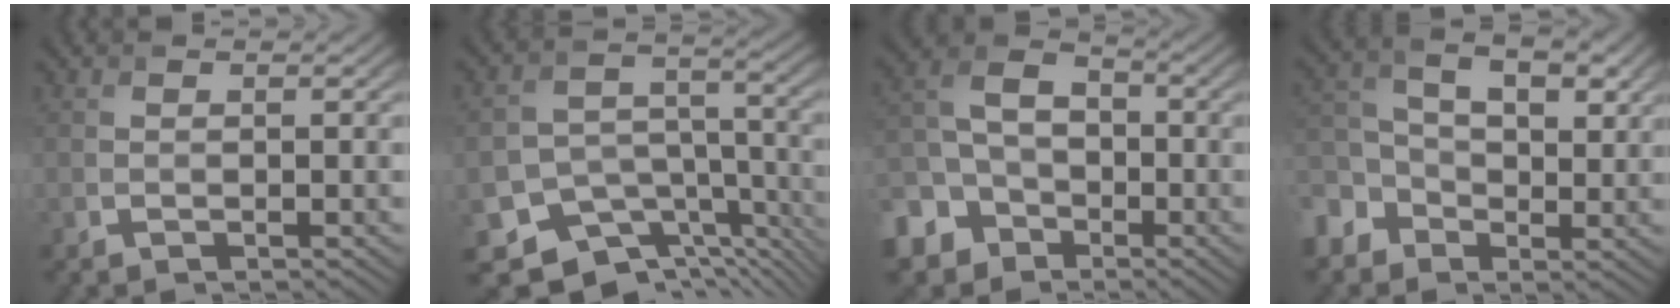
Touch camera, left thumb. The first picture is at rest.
{"total": 11.5, "force": [-7.1, 7.3, 5.3], "torque": [-0.110, -0.034, -0.103]}
{"total": 10.5, "force": [-4.9, 8.0, 4.7], "torque": [-0.126, -0.024, -0.112]}
{"total": 7.8, "force": [-1.0, 5.8, 5.1], "torque": [-0.104, 0.010, -0.039]}